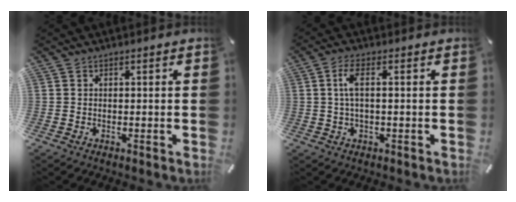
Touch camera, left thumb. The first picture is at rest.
{"total": 5.0, "force": [0.5, 1.7, 4.7], "torque": [-0.097, 0.004, 0.006]}